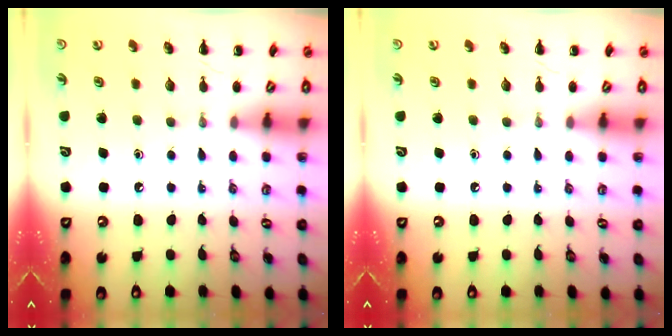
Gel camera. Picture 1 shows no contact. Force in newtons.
{"total": 0.0}